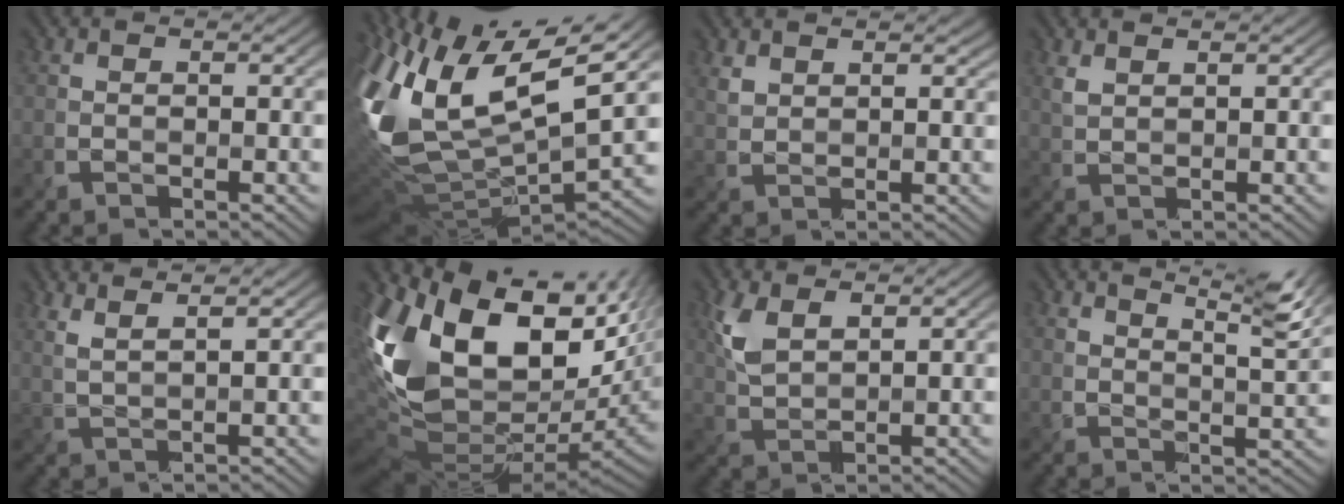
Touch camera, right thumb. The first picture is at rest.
{"total": 17.0, "force": [2.8, 8.3, 14.6], "torque": [-0.332, -0.009, 0.058]}
{"total": 2.5, "force": [2.0, 1.2, 0.9], "torque": [-0.032, -0.001, 0.048]}
{"total": 1.6, "force": [1.3, 0.5, 0.8], "torque": [-0.028, 0.002, 0.033]}
{"total": 4.1, "force": [3.0, 0.9, 2.7], "torque": [-0.038, 0.005, 0.050]}
{"total": 19.1, "force": [3.7, 11.8, 14.6], "torque": [-0.305, -0.026, 0.093]}
{"total": 4.7, "force": [2.3, 2.3, 3.3], "torque": [-0.095, 0.000, 0.051]}
{"total": 7.6, "force": [5.7, 1.4, 4.7], "torque": [-0.082, -0.003, 0.092]}